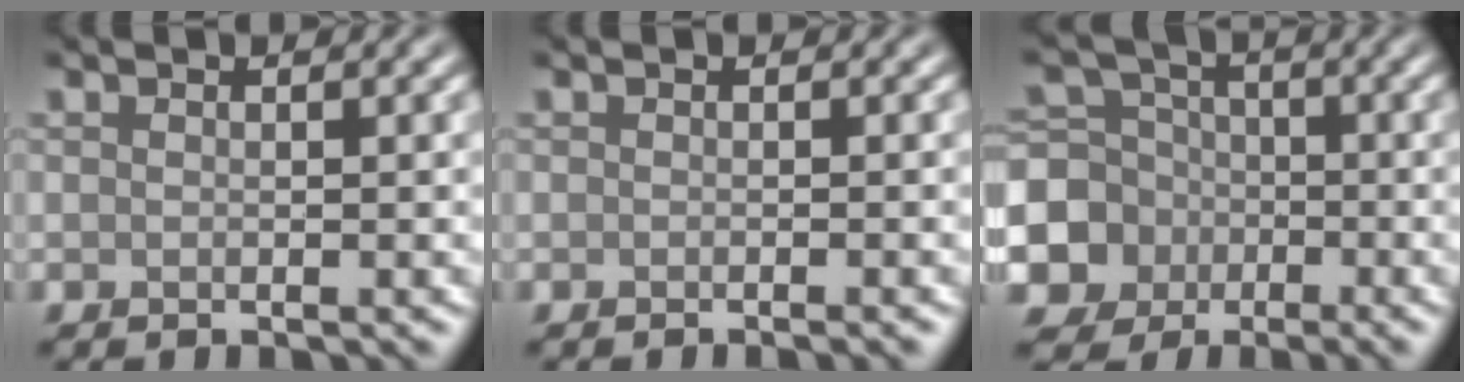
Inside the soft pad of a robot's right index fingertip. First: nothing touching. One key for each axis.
{"total": 0.9, "fx": -0.5, "fy": 0.2, "fz": 0.7, "tx": -0.004, "ty": -0.003, "tz": -0.010}
{"total": 8.2, "fx": -2.6, "fy": 7.4, "fz": 2.1, "tx": -0.048, "ty": -0.011, "tz": -0.074}